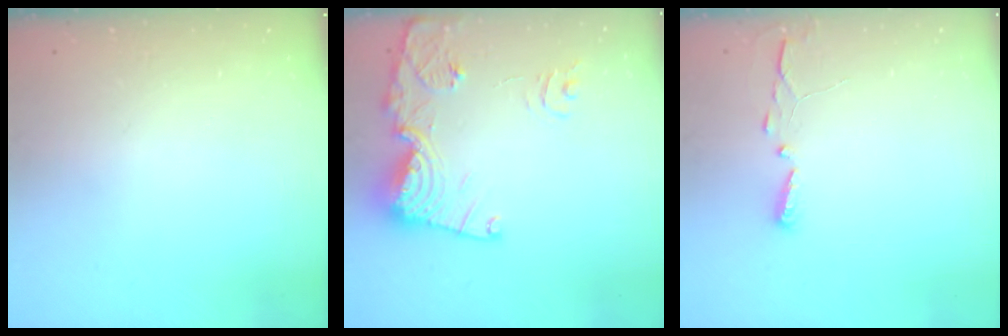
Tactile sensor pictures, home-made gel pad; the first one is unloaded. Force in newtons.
{"total": 16.2, "press": 16.2, "slide": 1.6}
{"total": 2.9, "press": 2.9, "slide": 0.4}